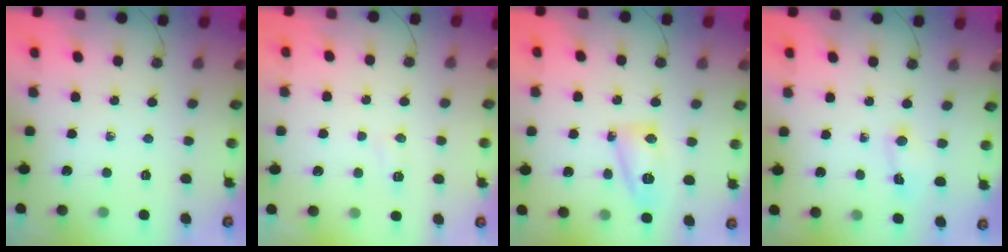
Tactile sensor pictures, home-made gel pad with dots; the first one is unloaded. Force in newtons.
{"total": 14.4, "press": 6.3, "slide": 12.9}
{"total": 9.0, "press": 9.0, "slide": 0.5}
{"total": 2.7, "press": 2.7, "slide": 0.3}